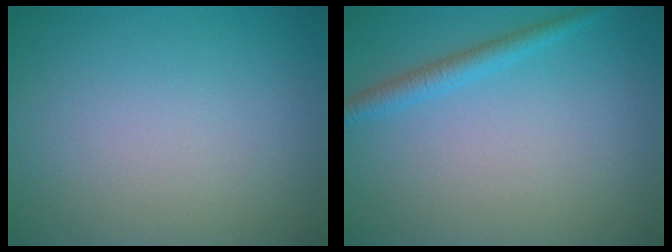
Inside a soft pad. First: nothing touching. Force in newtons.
{"total": 1.9, "press": 1.9, "slide": 0.1}